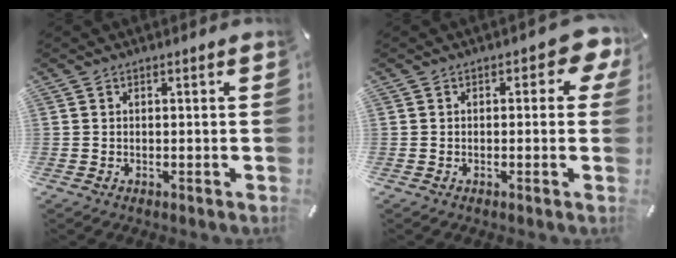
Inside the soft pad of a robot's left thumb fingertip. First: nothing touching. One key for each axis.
{"total": 4.4, "fx": 0.7, "fy": 2.6, "fz": 3.6, "tx": -0.046, "ty": 0.003, "tz": 0.008}